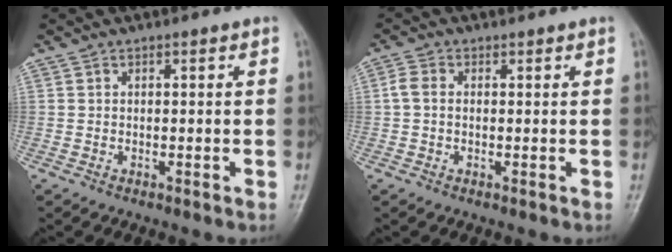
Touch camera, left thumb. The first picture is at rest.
{"total": 2.5, "force": [0.2, 1.7, 1.8], "torque": [-0.042, 0.008, 0.001]}